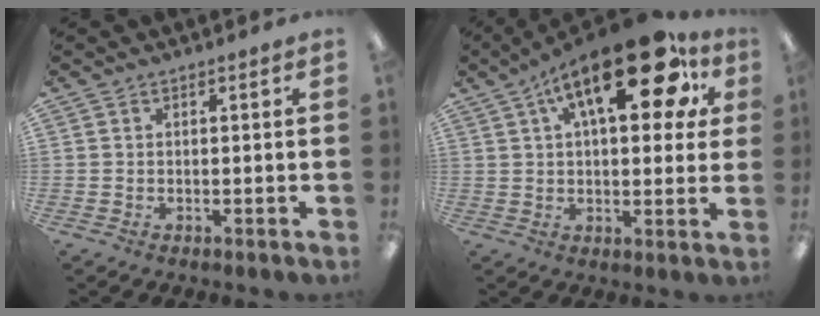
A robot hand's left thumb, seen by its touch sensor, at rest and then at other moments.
{"total": 20.9, "force": [9.3, 8.5, 16.6], "torque": [-0.233, -0.028, 0.141]}